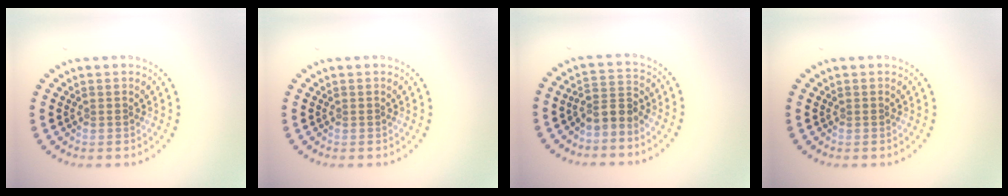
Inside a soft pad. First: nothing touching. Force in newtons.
{"total": 0.0}
{"total": 2.6, "press": 2.0, "slide": 1.6}
{"total": 0.0}